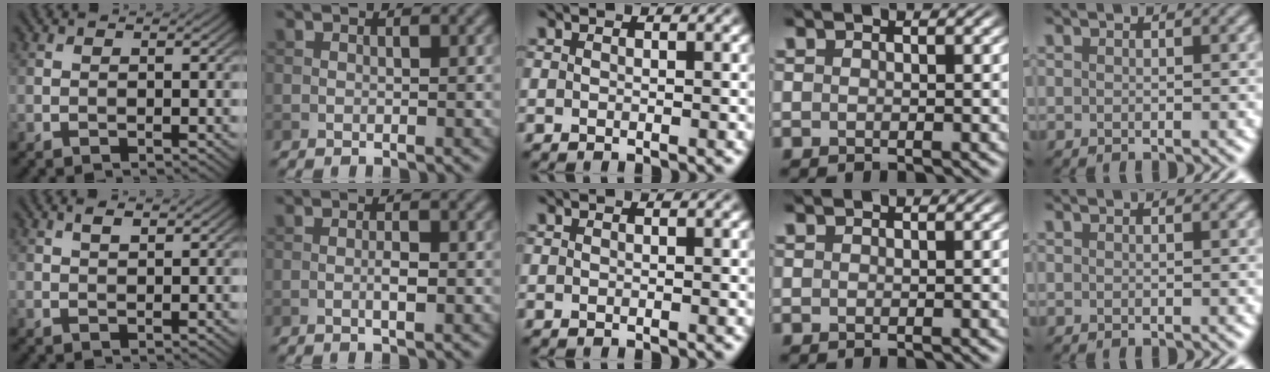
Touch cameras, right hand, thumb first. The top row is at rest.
{"thumb": {"total": 1.4, "force": [0.8, 0.5, 1.1], "torque": [-0.024, 0.003, 0.016]}, "index": {"total": 1.5, "force": [-0.4, 0.3, 1.4], "torque": [-0.026, 0.000, -0.007]}}